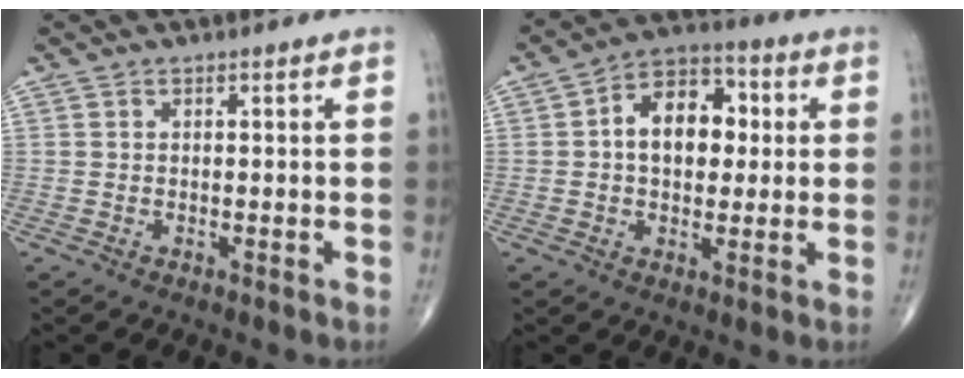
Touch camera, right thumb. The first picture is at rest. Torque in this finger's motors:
{"motor_torque": [0.00, 0.33, 0.22, 0.15, 0.06]}